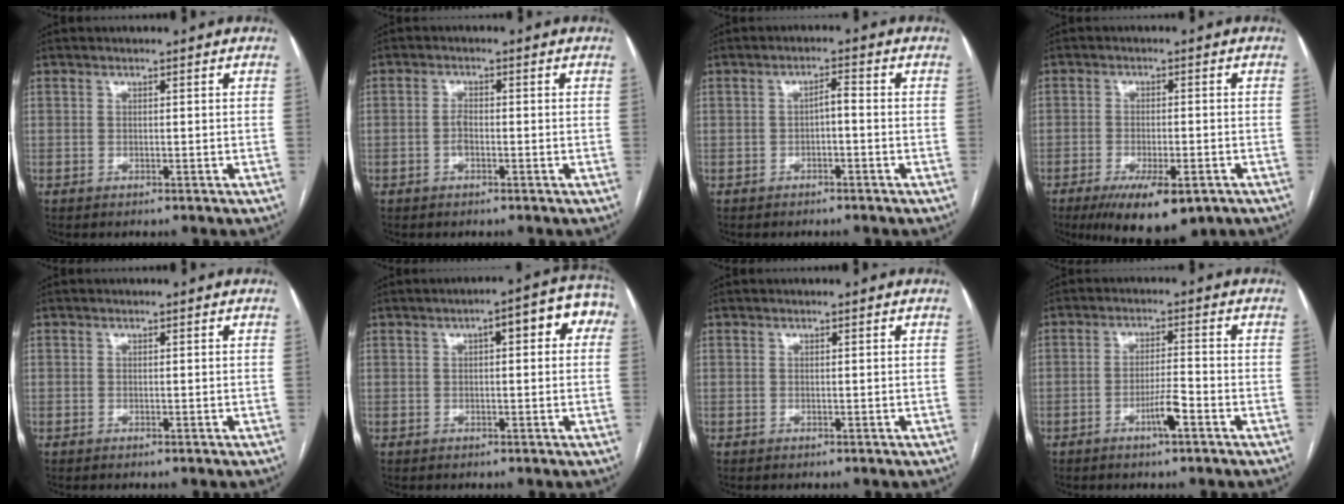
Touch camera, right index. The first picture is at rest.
{"total": 1.6, "force": [-0.5, 0.7, 1.3], "torque": [-0.023, 0.005, -0.009]}
{"total": 2.1, "force": [-0.6, 0.5, 1.9], "torque": [-0.030, 0.007, -0.009]}
{"total": 10.0, "force": [-6.1, 3.2, 7.2], "torque": [-0.114, -0.015, -0.091]}
{"total": 0.0}
{"total": 8.2, "force": [2.4, 2.5, 7.4], "torque": [-0.088, 0.036, 0.022]}
{"total": 0.0}
{"total": 4.2, "force": [-2.2, 0.2, 3.5], "torque": [-0.062, 0.000, -0.039]}